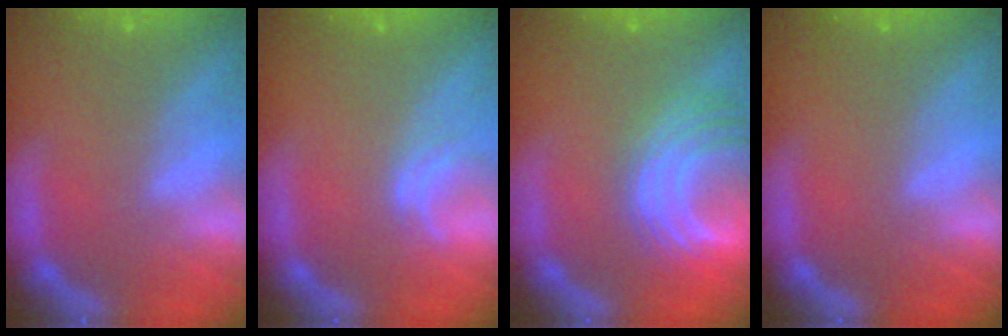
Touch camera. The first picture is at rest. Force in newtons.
{"total": 1.5}
{"total": 9.5}
{"total": 0.0}